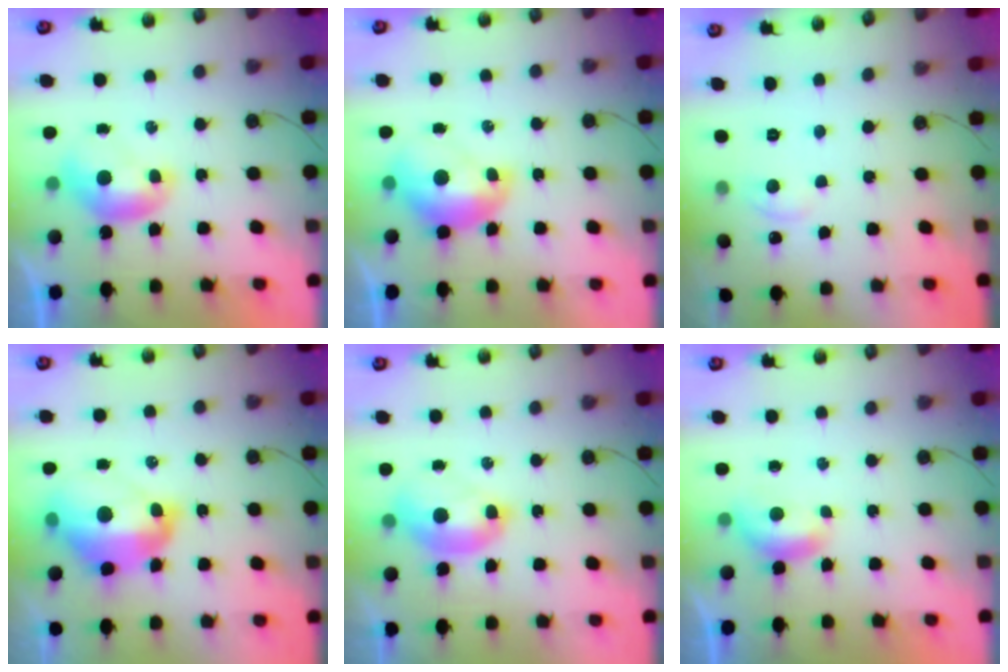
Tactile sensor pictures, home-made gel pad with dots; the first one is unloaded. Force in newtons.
{"total": 2.3, "press": 2.2, "slide": 0.7}
{"total": 1.4, "press": 1.3, "slide": 0.7}
{"total": 10.3, "press": 10.2, "slide": 1.3}
{"total": 2.6, "press": 2.6, "slide": 0.6}
{"total": 1.2, "press": 1.1, "slide": 0.5}